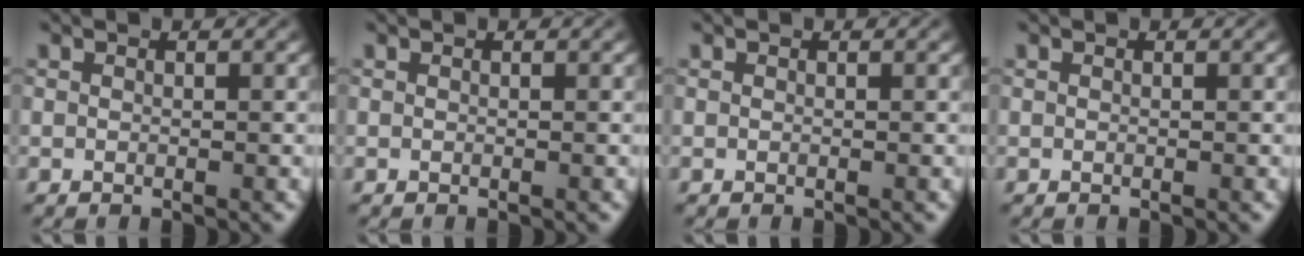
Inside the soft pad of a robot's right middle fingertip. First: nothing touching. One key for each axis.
{"total": 0.0}
{"total": 0.0}
{"total": 0.0}